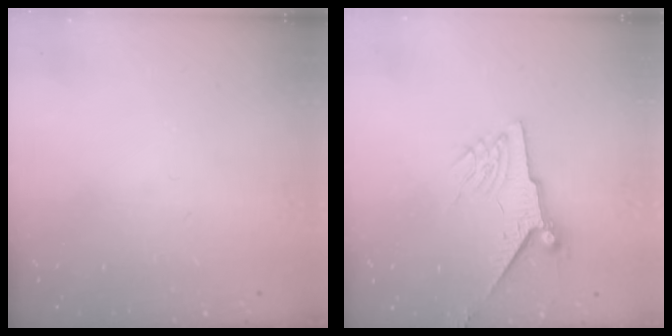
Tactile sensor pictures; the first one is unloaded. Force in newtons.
{"total": 9.1, "press": 9.1, "slide": 1.0}